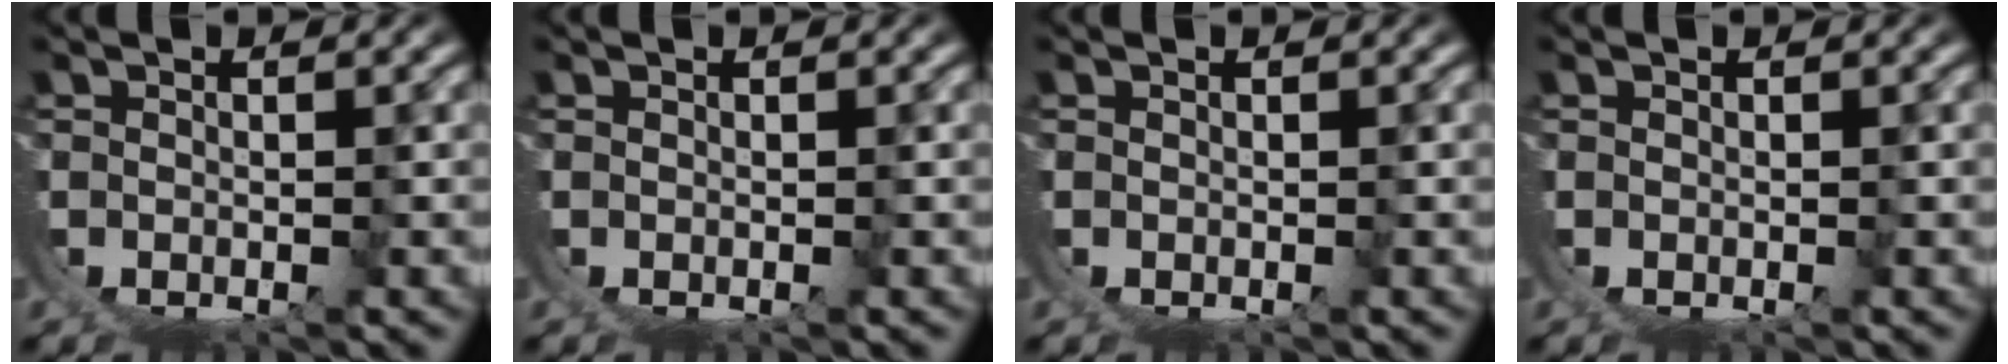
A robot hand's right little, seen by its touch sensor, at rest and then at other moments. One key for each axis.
{"total": 0.0}
{"total": 0.0}
{"total": 0.0}